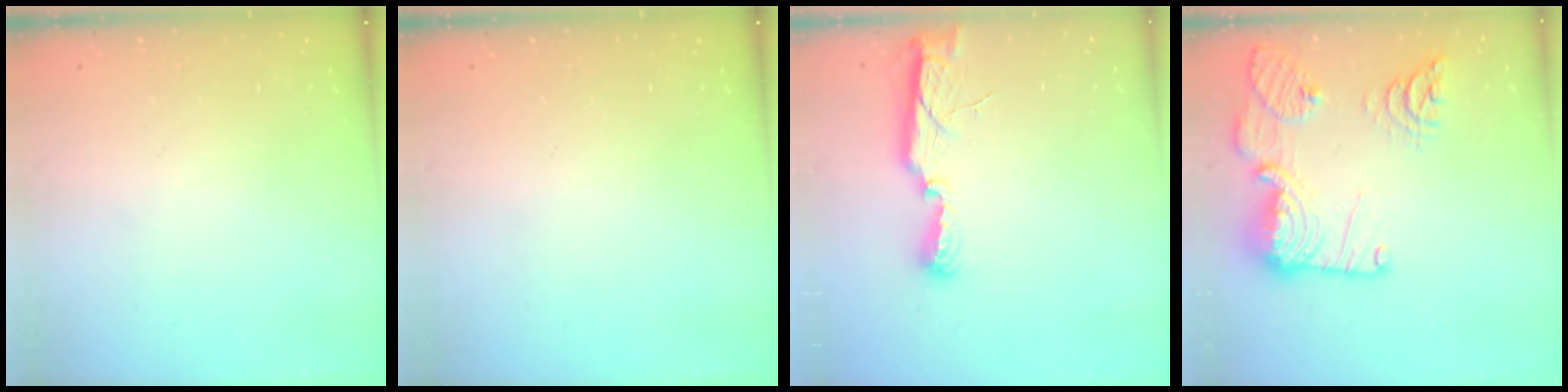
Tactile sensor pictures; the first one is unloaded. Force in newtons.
{"total": 0.0}
{"total": 7.5, "press": 7.5, "slide": 0.4}
{"total": 22.8, "press": 22.7, "slide": 2.3}